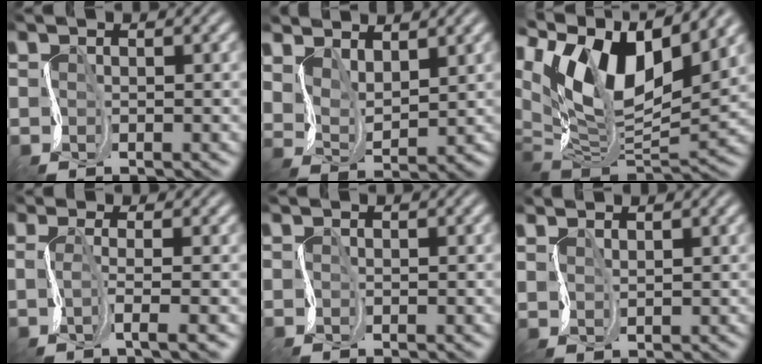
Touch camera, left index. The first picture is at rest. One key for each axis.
{"total": 3.8, "fx": 3.1, "fy": 1.5, "fz": 1.6, "tx": -0.044, "ty": -0.004, "tz": 0.067}
{"total": 12.8, "fx": 6.7, "fy": 6.1, "fz": 9.1, "tx": -0.166, "ty": 0.019, "tz": 0.120}
{"total": 2.6, "fx": -0.3, "fy": 0.3, "fz": 2.5, "tx": -0.045, "ty": -0.006, "tz": -0.011}
{"total": 0.0}
{"total": 1.7, "fx": 1.7, "fy": 0.3, "fz": -0.3, "tx": 0.001, "ty": 0.002, "tz": 0.040}